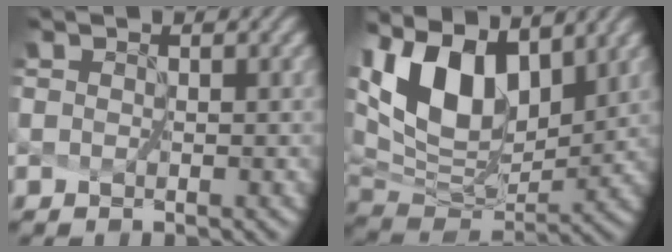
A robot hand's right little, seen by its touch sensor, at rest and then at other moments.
{"total": 11.1, "force": [5.2, 5.9, 7.8], "torque": [-0.161, 0.016, 0.101]}